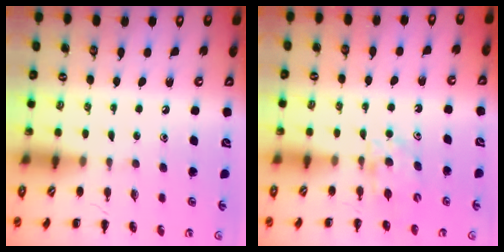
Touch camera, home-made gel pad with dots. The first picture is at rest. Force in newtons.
{"total": 4.5, "press": 4.3, "slide": 1.3}